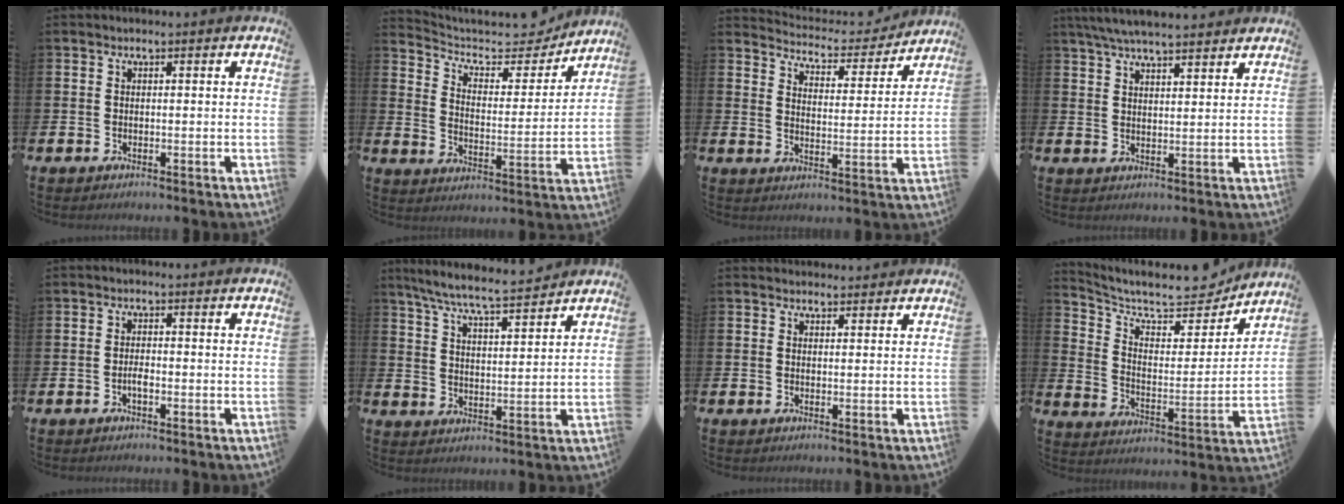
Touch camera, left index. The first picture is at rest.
{"total": 7.1, "force": [6.5, 2.4, 1.6], "torque": [-0.063, -0.050, 0.111]}
{"total": 4.8, "force": [4.6, 0.9, 0.4], "torque": [-0.030, -0.042, 0.075]}
{"total": 5.6, "force": [5.3, 0.6, 1.8], "torque": [-0.046, -0.017, 0.096]}
{"total": 1.4, "force": [-0.6, 0.5, 1.2], "torque": [-0.026, 0.001, -0.011]}
{"total": 7.2, "force": [6.7, 0.2, 2.5], "torque": [-0.074, -0.039, 0.119]}
{"total": 1.6, "force": [1.6, 0.5, -0.2], "torque": [0.011, -0.005, 0.027]}
{"total": 9.2, "force": [8.3, 2.6, 2.9], "torque": [-0.077, -0.068, 0.138]}